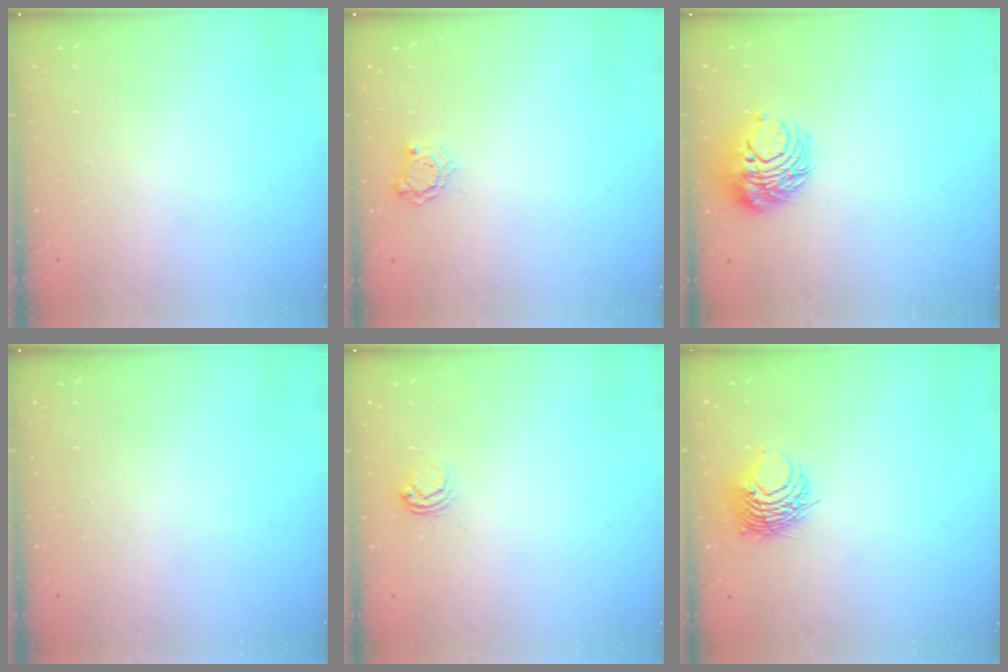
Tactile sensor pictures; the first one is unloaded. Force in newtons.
{"total": 4.8, "press": 4.7, "slide": 0.5}
{"total": 12.1, "press": 12.1, "slide": 0.7}
{"total": 0.0}
{"total": 3.7, "press": 3.7, "slide": 0.5}
{"total": 7.5, "press": 7.5, "slide": 0.6}